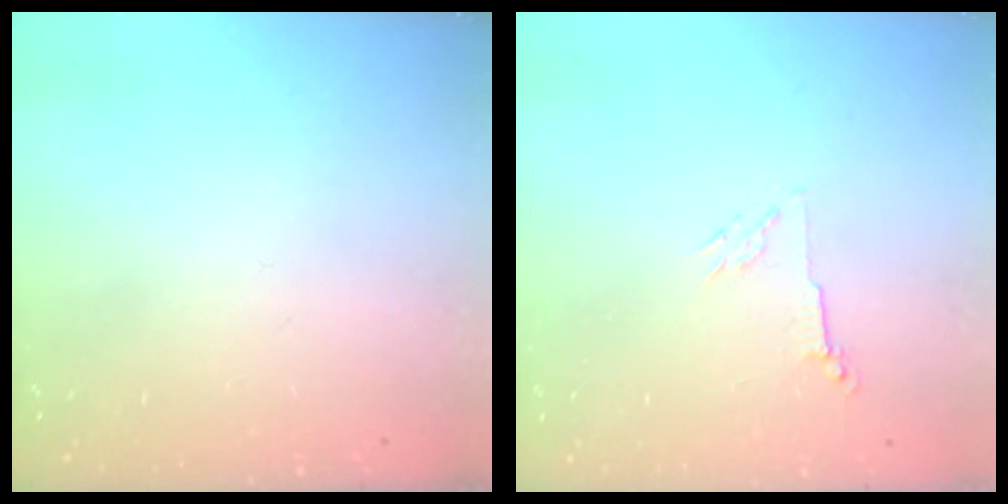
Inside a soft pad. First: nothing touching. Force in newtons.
{"total": 2.8, "press": 2.7, "slide": 0.6}